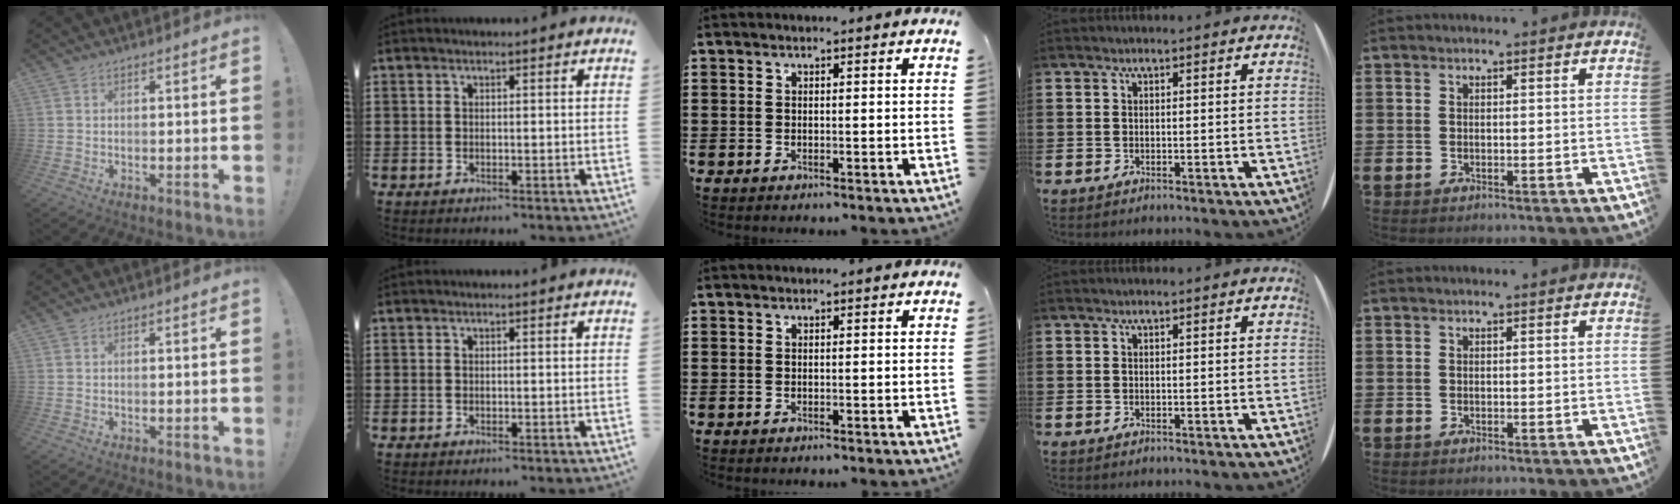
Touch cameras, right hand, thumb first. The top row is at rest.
{}